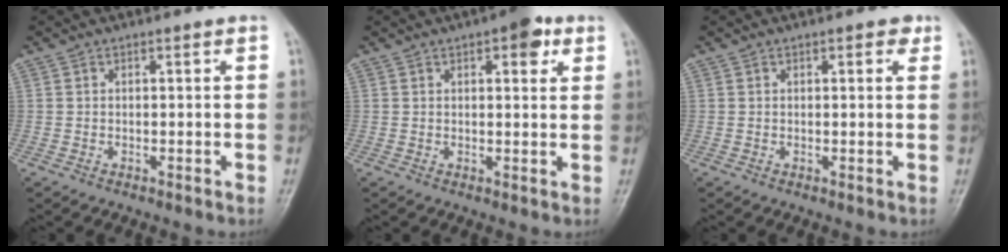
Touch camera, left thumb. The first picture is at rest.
{"total": 3.5, "force": [1.7, 1.5, 2.7], "torque": [-0.022, -0.001, 0.017]}
{"total": 2.2, "force": [1.1, 1.2, 1.4], "torque": [-0.003, -0.002, 0.011]}